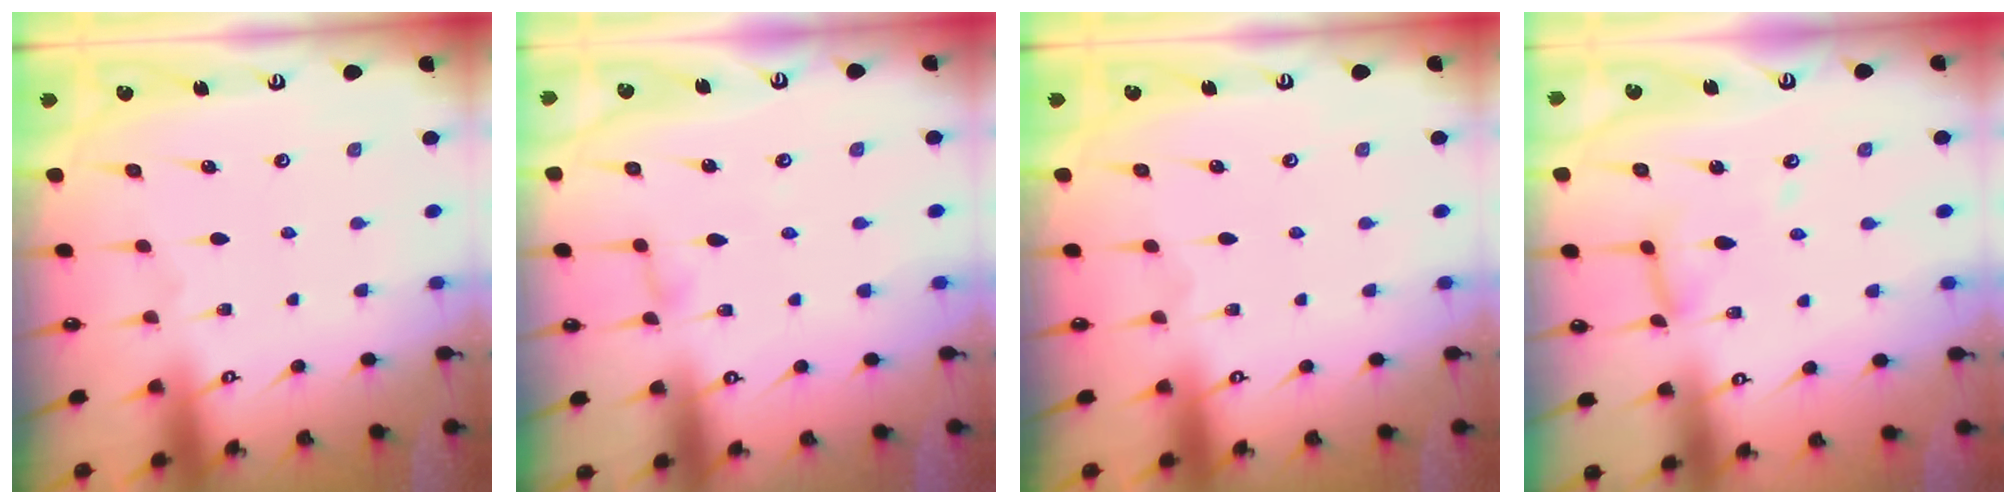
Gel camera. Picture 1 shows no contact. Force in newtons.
{"total": 2.3, "press": 2.3, "slide": 0.2}
{"total": 0.0}
{"total": 9.0, "press": 9.0, "slide": 0.6}